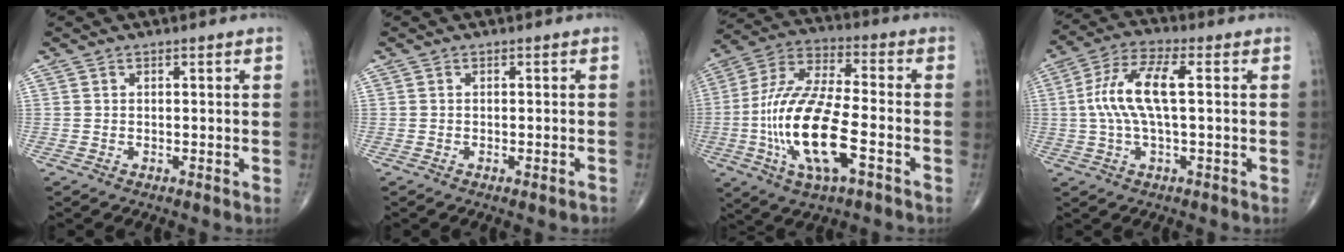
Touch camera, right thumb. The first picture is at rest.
{"total": 1.4, "force": [-0.9, 0.2, 1.0], "torque": [-0.016, -0.002, -0.010]}
{"total": 20.6, "force": [-5.9, 7.2, 18.4], "torque": [-0.391, 0.028, -0.104]}
{"total": 10.7, "force": [0.8, 3.5, 10.1], "torque": [-0.225, 0.025, 0.012]}